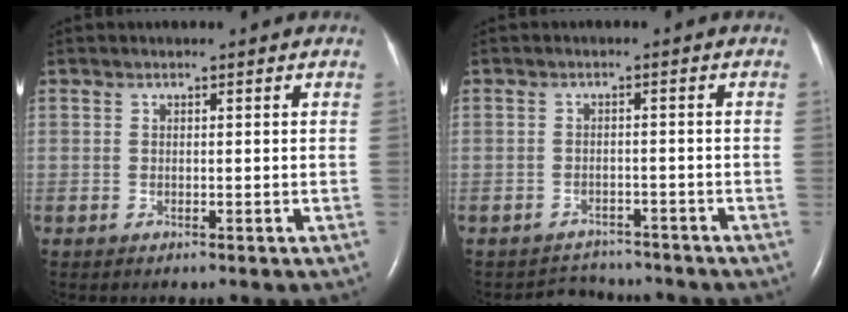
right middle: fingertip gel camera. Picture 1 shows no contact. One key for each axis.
{"total": 4.0, "fx": -3.8, "fy": 1.2, "fz": -0.8, "tx": 0.005, "ty": 0.008, "tz": -0.056}